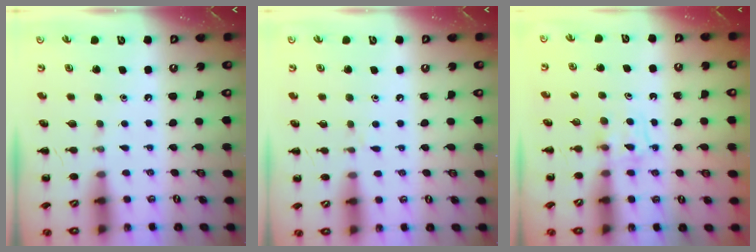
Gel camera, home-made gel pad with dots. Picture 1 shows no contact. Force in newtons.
{"total": 3.5, "press": 3.2, "slide": 1.4}
{"total": 4.1, "press": 3.9, "slide": 1.4}